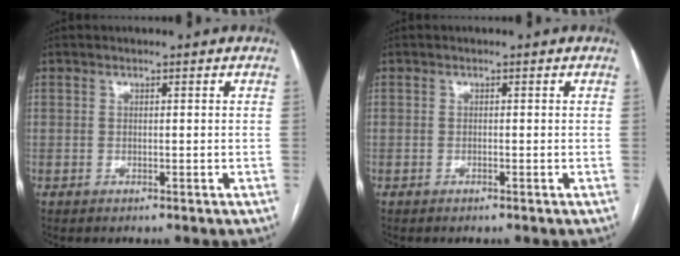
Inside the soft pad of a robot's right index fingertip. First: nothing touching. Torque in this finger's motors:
{"motor_torque": [0.13, -0.02, 0.02, 0.01]}